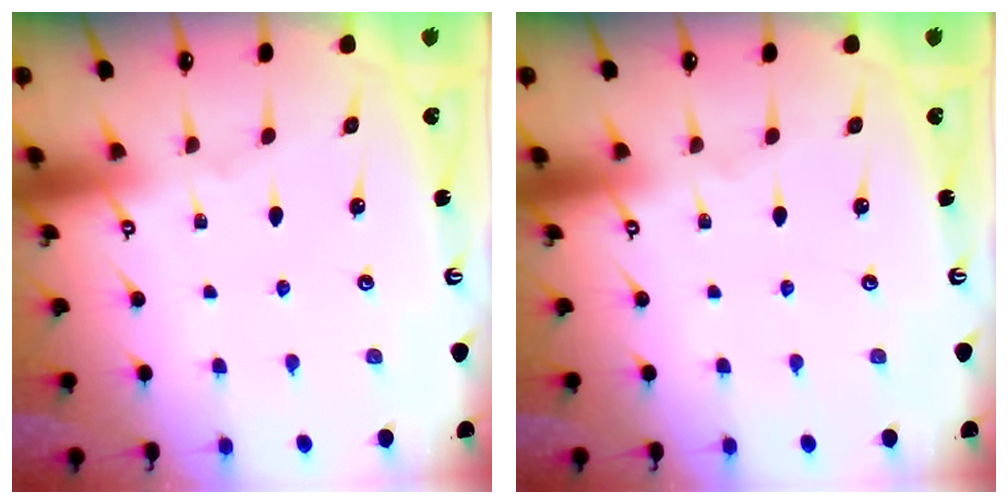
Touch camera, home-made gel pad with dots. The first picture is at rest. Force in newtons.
{"total": 0.0}